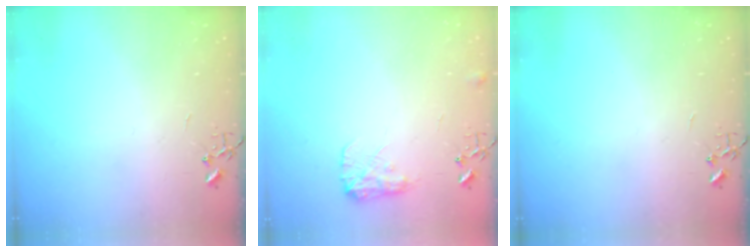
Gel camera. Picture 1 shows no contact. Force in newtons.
{"total": 9.5, "press": 9.5, "slide": 0.3}
{"total": 0.0}